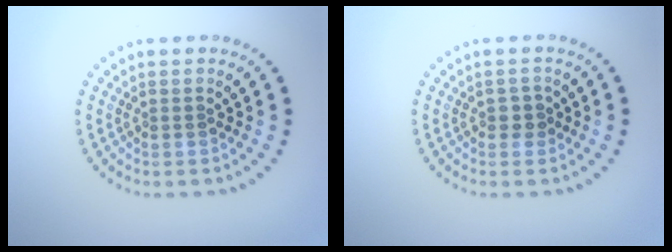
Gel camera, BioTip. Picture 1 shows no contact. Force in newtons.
{"total": 1.0, "press": 0.9, "slide": 0.2}